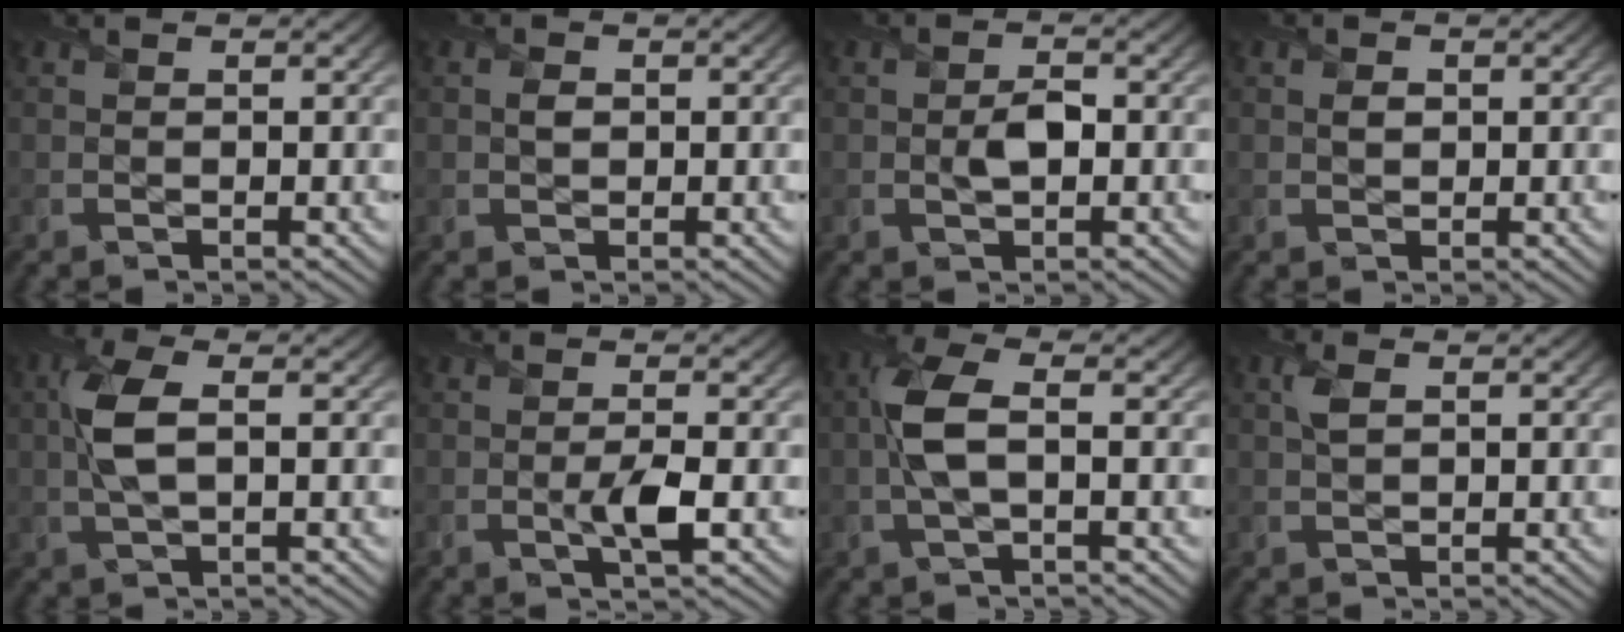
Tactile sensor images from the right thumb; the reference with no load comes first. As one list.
[{"total": 1.0, "force": [0.1, 0.9, 0.5], "torque": [-0.008, -0.004, 0.001]}, {"total": 2.6, "force": [-0.2, 1.5, 2.0], "torque": [-0.038, -0.005, -0.003]}, {"total": 1.0, "force": [0.2, 0.9, 0.4], "torque": [-0.007, -0.005, 0.005]}, {"total": 5.0, "force": [0.5, 1.8, 4.6], "torque": [-0.114, 0.005, 0.007]}, {"total": 2.7, "force": [-0.6, 0.6, 2.6], "torque": [-0.045, -0.006, -0.012]}, {"total": 5.3, "force": [0.0, 1.9, 5.0], "torque": [-0.118, 0.006, -0.007]}, {"total": 1.7, "force": [0.6, 0.8, 1.4], "torque": [-0.036, 0.002, 0.012]}]